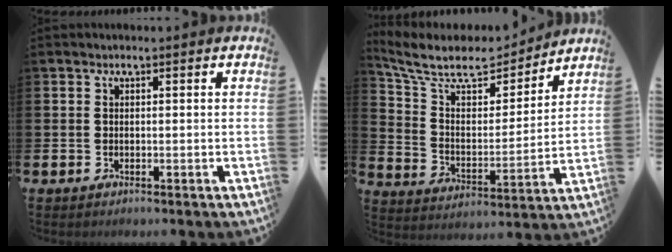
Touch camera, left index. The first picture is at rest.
{"total": 9.0, "force": [7.5, 3.8, 3.2], "torque": [-0.097, -0.053, 0.127]}